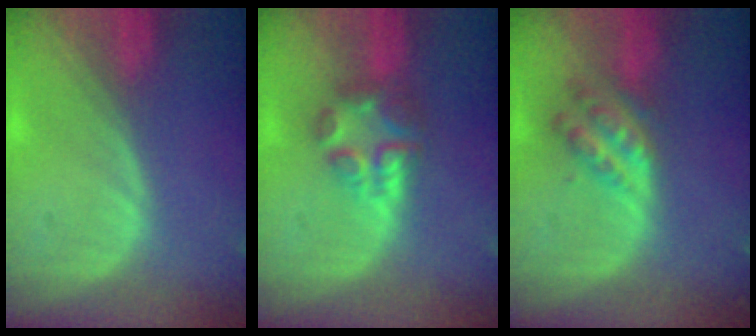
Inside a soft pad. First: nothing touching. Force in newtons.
{"total": 6.0, "press": 5.2, "slide": 3.1}
{"total": 5.9, "press": 5.1, "slide": 2.8}